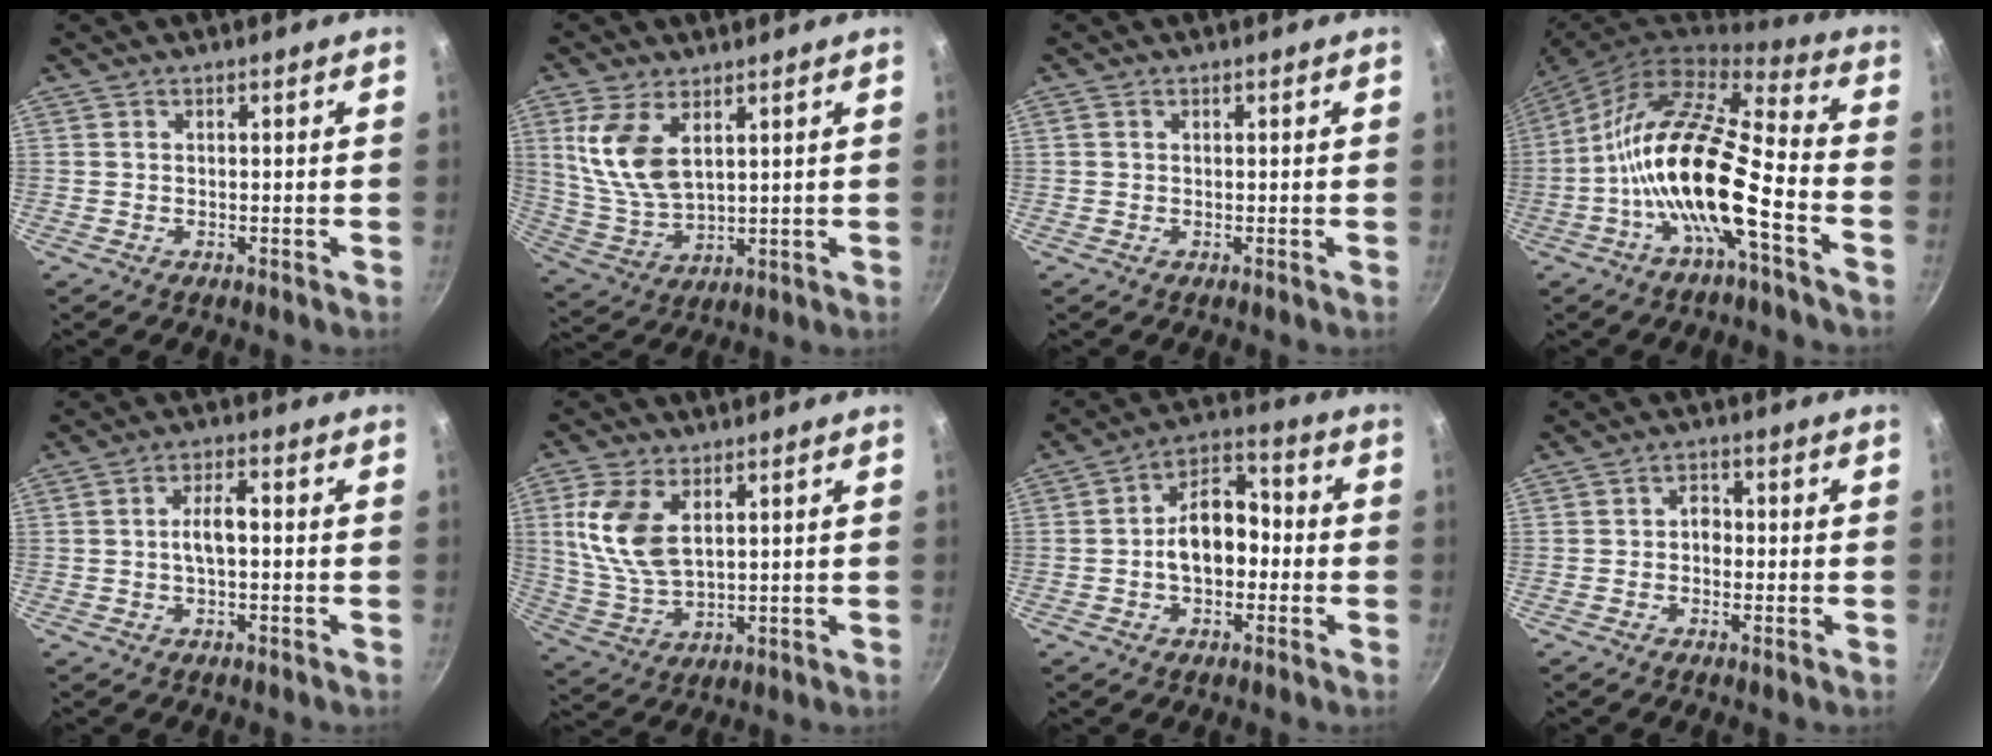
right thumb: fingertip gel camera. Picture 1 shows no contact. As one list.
[{"total": 10.8, "force": [4.2, 5.5, 8.3], "torque": [-0.163, -0.025, 0.095]}, {"total": 0.5, "force": [0.2, 0.4, 0.3], "torque": [-0.006, 0.003, 0.003]}, {"total": 18.9, "force": [-6.5, 5.8, 16.8], "torque": [-0.304, 0.057, -0.143]}, {"total": 4.5, "force": [-0.2, 1.8, 4.1], "torque": [-0.075, 0.019, -0.006]}, {"total": 11.1, "force": [3.6, 6.0, 8.7], "torque": [-0.174, -0.015, 0.080]}, {"total": 11.0, "force": [-1.2, 7.1, 8.2], "torque": [-0.092, 0.041, -0.033]}, {"total": 2.9, "force": [-0.4, 2.2, 1.9], "torque": [-0.020, 0.009, -0.012]}]